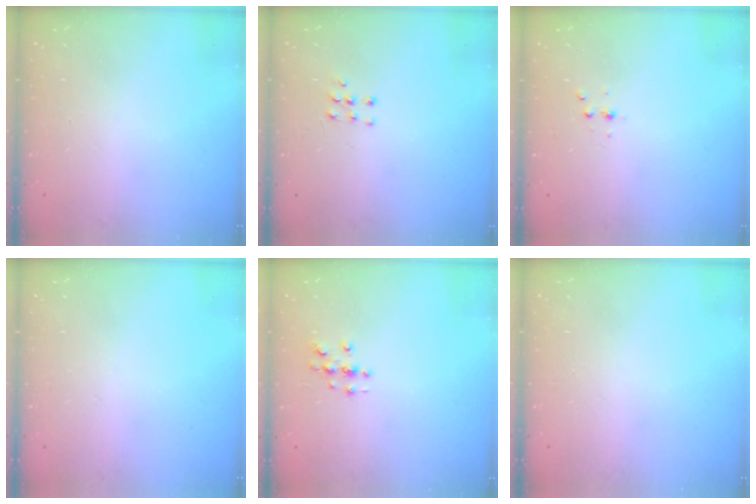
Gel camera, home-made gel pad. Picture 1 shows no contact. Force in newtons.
{"total": 3.3, "press": 3.3, "slide": 0.5}
{"total": 2.3, "press": 2.3, "slide": 0.3}
{"total": 0.0}
{"total": 2.7, "press": 2.7, "slide": 0.3}
{"total": 0.0}